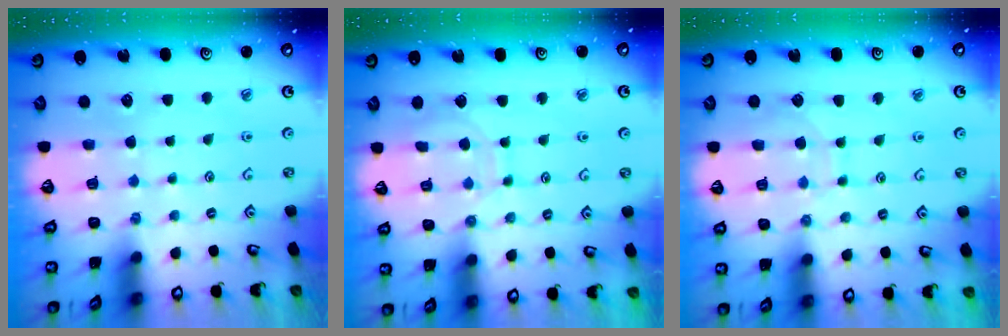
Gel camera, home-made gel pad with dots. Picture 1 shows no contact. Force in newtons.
{"total": 8.2, "press": 8.2, "slide": 0.7}
{"total": 6.4, "press": 6.4, "slide": 0.1}